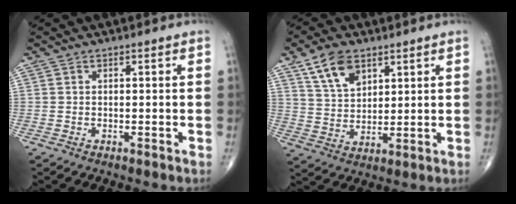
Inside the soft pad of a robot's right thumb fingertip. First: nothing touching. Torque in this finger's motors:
{"motor_torque": [-0.79, 0.97, 0.29, 0.36, 0.17]}